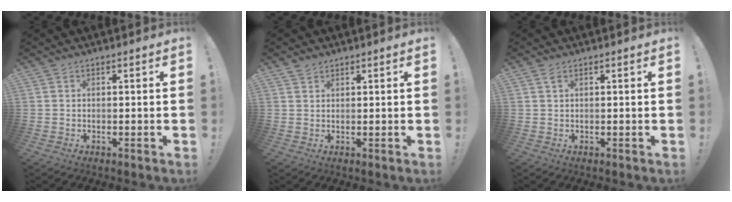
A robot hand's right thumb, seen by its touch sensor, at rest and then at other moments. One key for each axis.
{"total": 1.5, "fx": 1.3, "fy": 0.8, "fz": 0.3, "tx": -0.005, "ty": -0.003, "tz": 0.024}
{"total": 1.4, "fx": 0.7, "fy": 0.4, "fz": 1.1, "tx": -0.020, "ty": 0.000, "tz": 0.012}